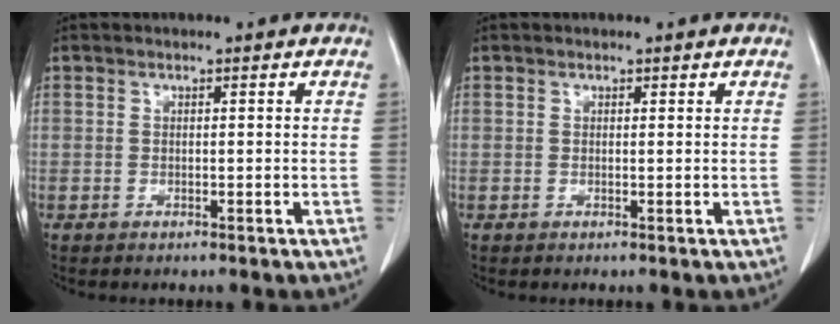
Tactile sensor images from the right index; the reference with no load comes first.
{"total": 0.0}